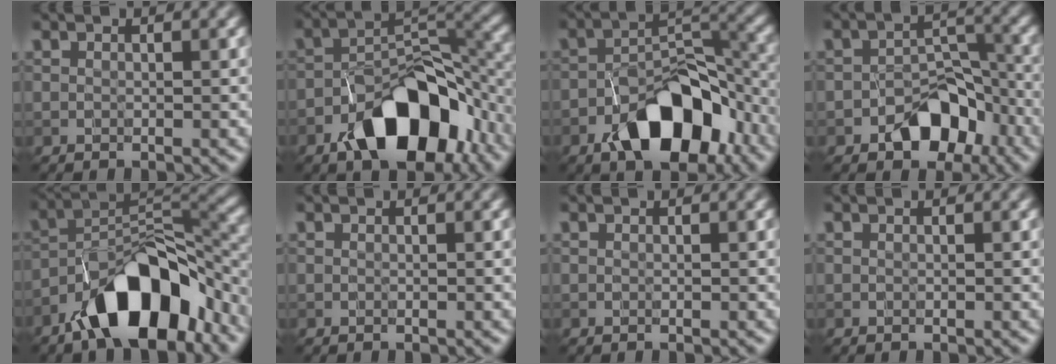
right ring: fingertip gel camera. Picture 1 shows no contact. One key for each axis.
{"total": 10.3, "fx": -5.8, "fy": 5.2, "fz": 6.7, "tx": -0.099, "ty": 0.004, "tz": -0.094}
{"total": 9.1, "fx": -5.2, "fy": 4.6, "fz": 6.0, "tx": -0.087, "ty": 0.009, "tz": -0.084}
{"total": 5.5, "fx": -3.2, "fy": 3.4, "fz": 2.9, "tx": -0.024, "ty": 0.005, "tz": -0.052}
{"total": 10.6, "fx": -6.5, "fy": 4.4, "fz": 7.2, "tx": -0.110, "ty": 0.011, "tz": -0.115}
{"total": 0.0}
{"total": 0.0}
{"total": 0.0}